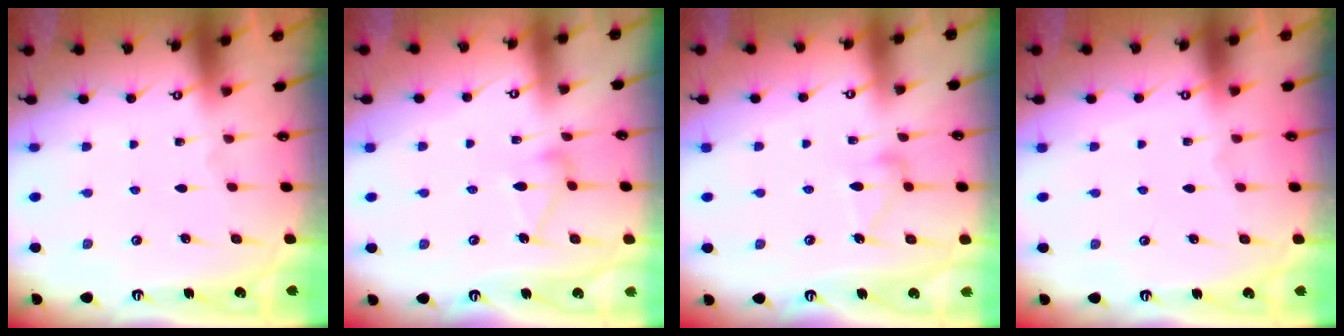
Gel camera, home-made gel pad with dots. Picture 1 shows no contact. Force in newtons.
{"total": 8.9, "press": 8.9, "slide": 0.4}
{"total": 10.6, "press": 10.6, "slide": 0.4}
{"total": 4.0, "press": 4.0, "slide": 0.1}